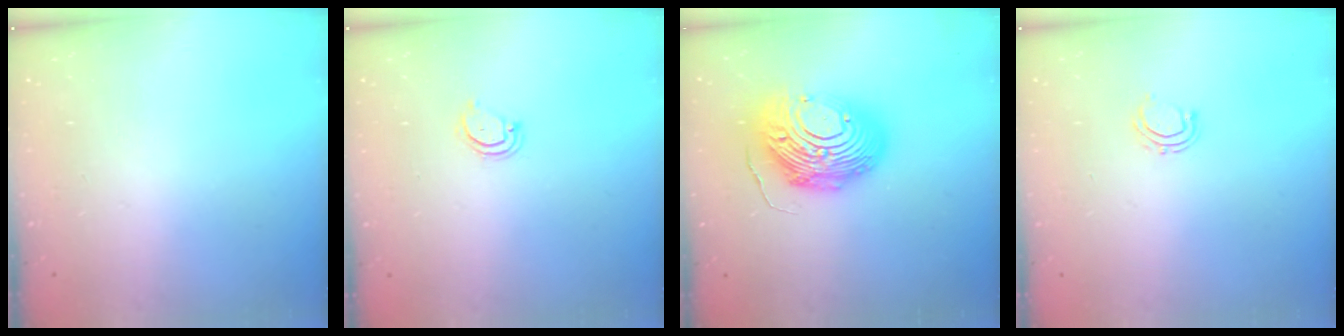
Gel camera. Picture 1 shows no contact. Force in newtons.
{"total": 3.6, "press": 3.6, "slide": 0.3}
{"total": 18.1, "press": 18.0, "slide": 1.6}
{"total": 5.0, "press": 4.9, "slide": 0.7}